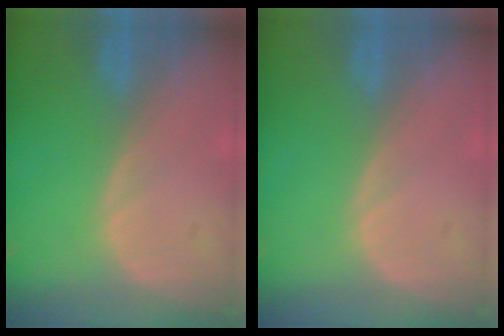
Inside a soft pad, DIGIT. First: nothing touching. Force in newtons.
{"total": 0.0}